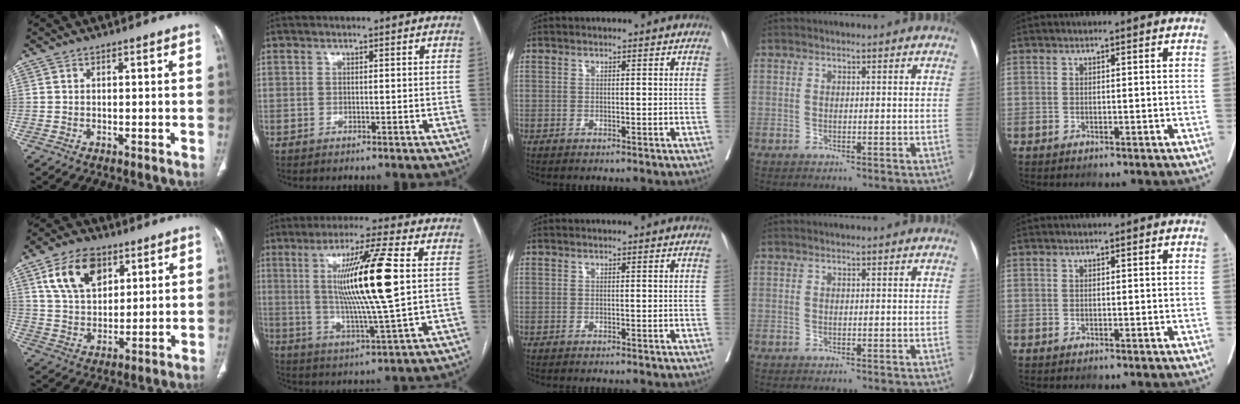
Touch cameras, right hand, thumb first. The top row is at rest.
{"thumb": {"total": 12.7, "force": [6.0, 8.3, 7.6], "torque": [-0.107, -0.018, 0.114]}, "index": {"total": 14.8, "force": [2.1, -1.0, 14.7], "torque": [-0.273, -0.005, 0.035]}, "middle": {"total": 0.6, "force": [-0.6, 0.1, 0.2], "torque": [-0.001, 0.000, -0.011]}}